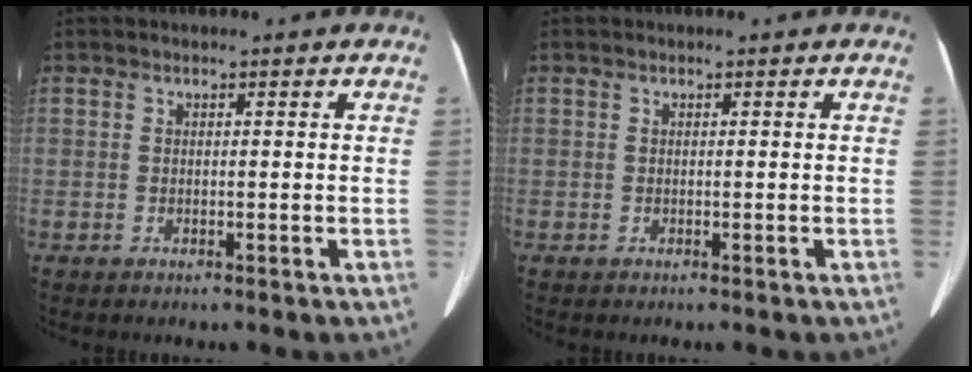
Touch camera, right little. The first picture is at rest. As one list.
[{"total": 0.0}]